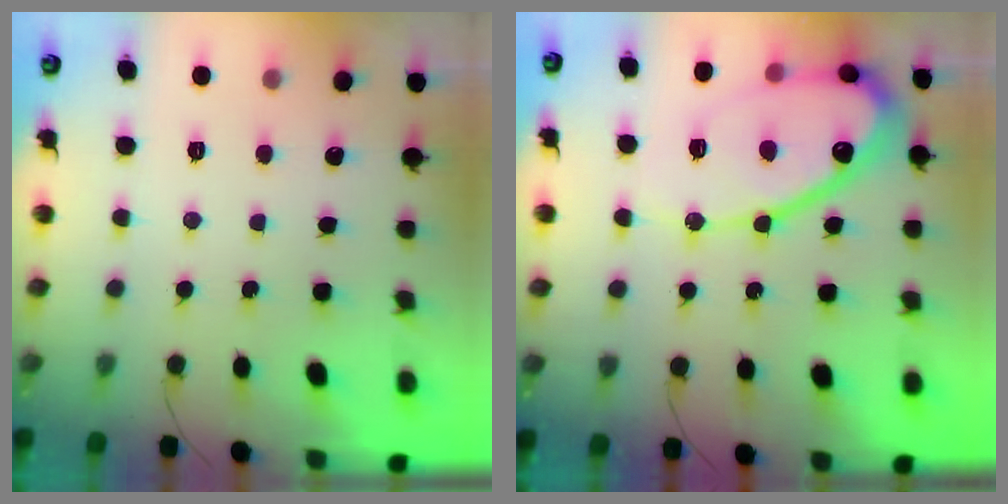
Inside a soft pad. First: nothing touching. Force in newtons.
{"total": 16.3, "press": 16.1, "slide": 2.0}